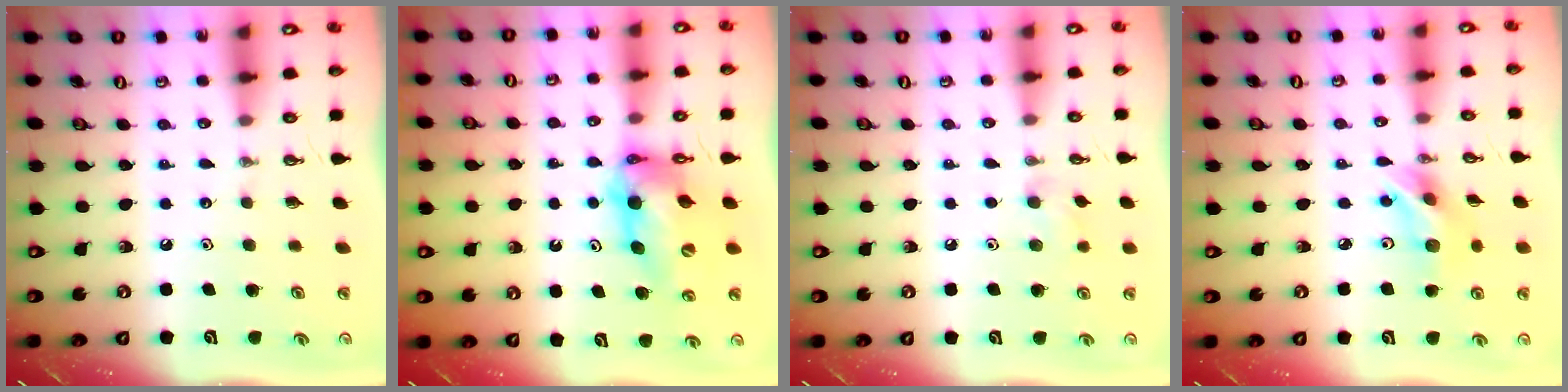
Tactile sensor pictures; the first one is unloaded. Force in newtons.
{"total": 11.6, "press": 11.6, "slide": 1.1}
{"total": 7.3, "press": 7.3, "slide": 0.6}
{"total": 11.4, "press": 10.9, "slide": 3.3}